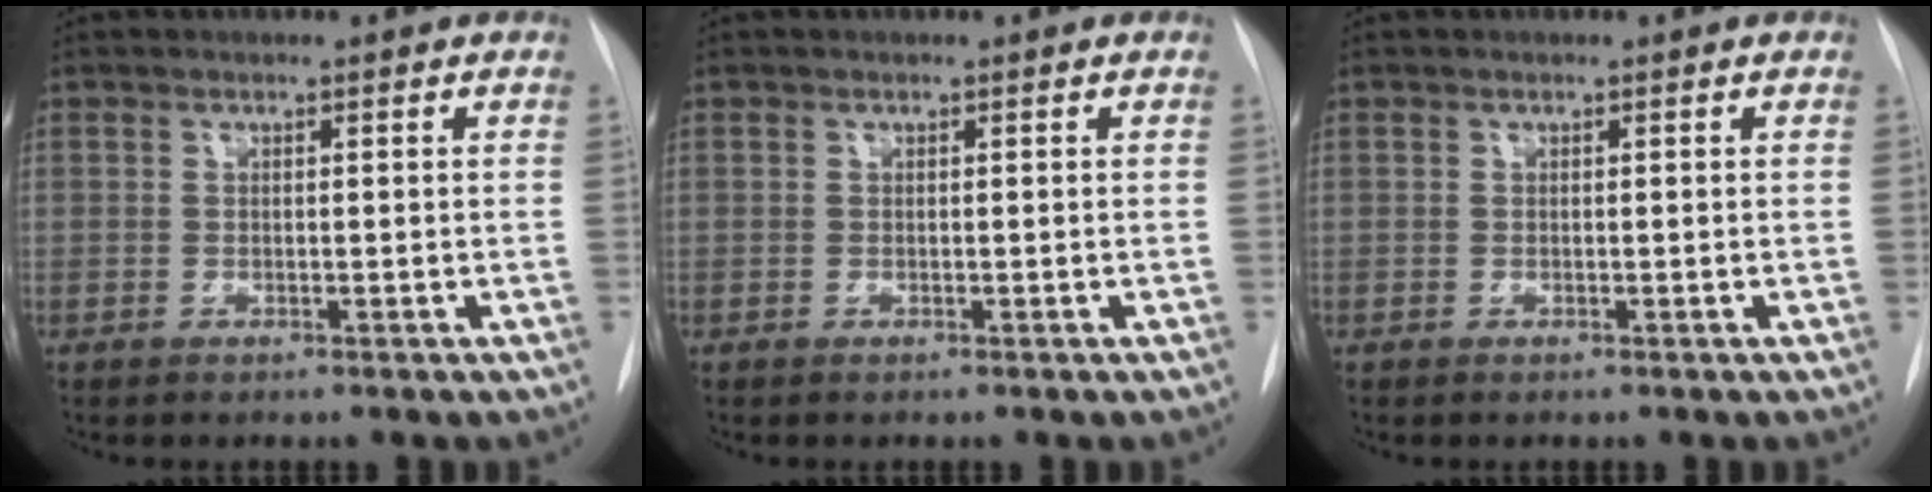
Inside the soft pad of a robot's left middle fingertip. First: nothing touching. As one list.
[{"total": 0.0}, {"total": 0.0}]